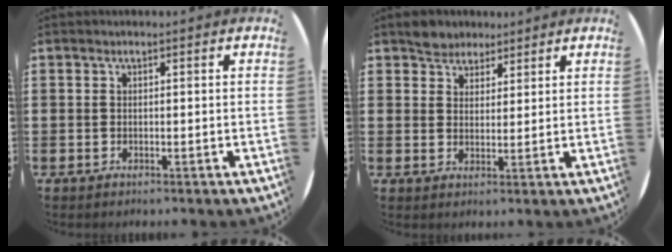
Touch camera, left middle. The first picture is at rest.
{"total": 3.5, "force": [3.0, 1.6, -0.3], "torque": [-0.004, 0.005, 0.059]}